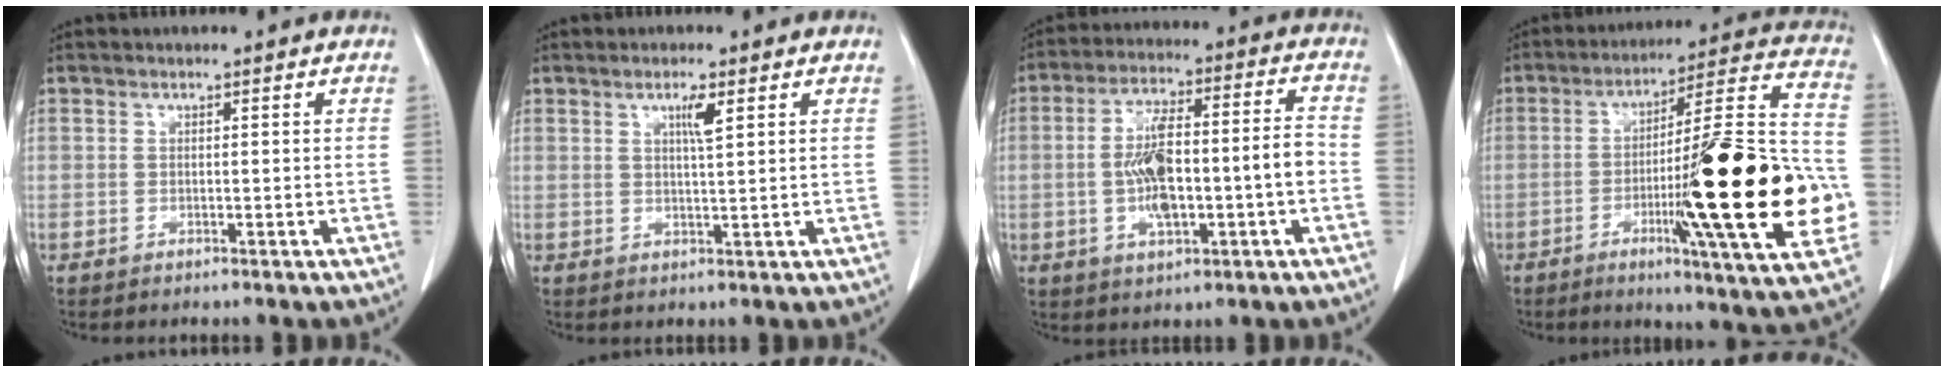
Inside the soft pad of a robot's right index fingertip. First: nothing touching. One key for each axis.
{"total": 2.8, "fx": 1.3, "fy": 0.0, "fz": 2.5, "tx": -0.046, "ty": -0.003, "tz": 0.022}
{"total": 13.4, "fx": -2.2, "fy": 2.9, "fz": 12.9, "tx": -0.234, "ty": 0.023, "tz": -0.032}
{"total": 26.6, "fx": -5.5, "fy": 1.2, "fz": 26.0, "tx": -0.327, "ty": -0.005, "tz": -0.088}